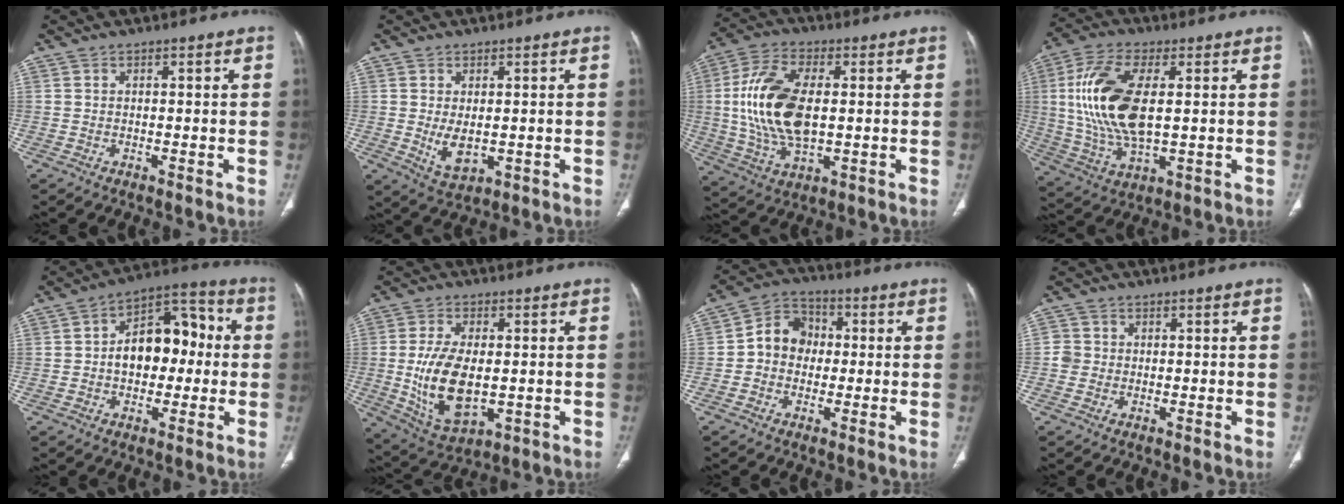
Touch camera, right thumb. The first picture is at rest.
{"total": 5.4, "force": [-0.3, 3.1, 4.4], "torque": [-0.073, -0.012, 0.010]}
{"total": 17.0, "force": [0.9, 8.9, 14.5], "torque": [-0.299, 0.001, 0.020]}
{"total": 17.6, "force": [2.2, 8.2, 15.4], "torque": [-0.323, -0.004, 0.044]}
{"total": 13.7, "force": [0.1, 9.0, 10.4], "torque": [-0.117, 0.041, -0.005]}
{"total": 13.8, "force": [-0.9, 7.5, 11.5], "torque": [-0.215, -0.012, 0.000]}
{"total": 8.3, "force": [-0.1, 7.1, 4.2], "torque": [-0.044, 0.026, -0.018]}
{"total": 2.4, "force": [-0.3, 2.3, 0.5], "torque": [0.004, 0.007, -0.010]}